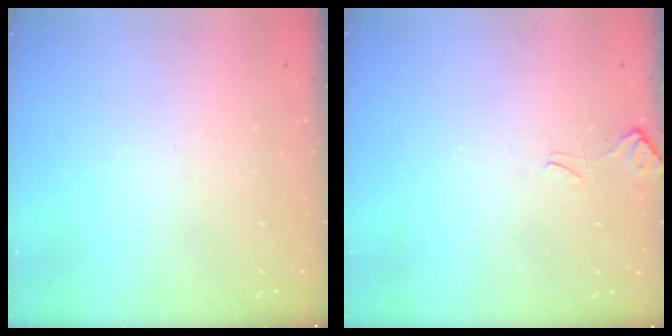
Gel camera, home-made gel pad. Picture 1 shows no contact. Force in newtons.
{"total": 2.6, "press": 2.5, "slide": 0.8}